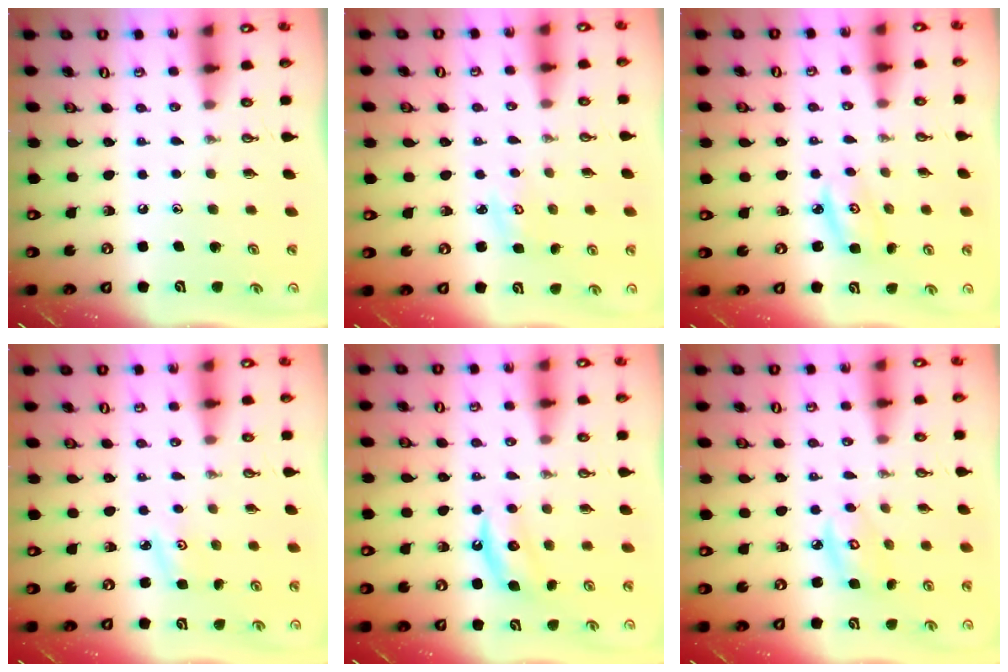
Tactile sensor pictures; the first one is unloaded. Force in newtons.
{"total": 2.9, "press": 2.8, "slide": 0.3}
{"total": 3.3, "press": 3.3, "slide": 0.3}
{"total": 2.9, "press": 2.9, "slide": 0.5}
{"total": 5.8, "press": 5.8, "slide": 0.7}
{"total": 5.5, "press": 5.5, "slide": 0.2}